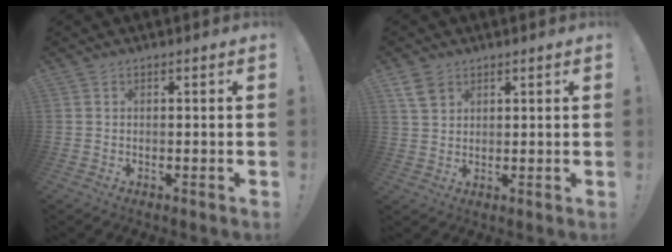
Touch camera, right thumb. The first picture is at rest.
{"total": 5.0, "force": [3.1, 3.1, 2.5], "torque": [-0.046, -0.007, 0.060]}